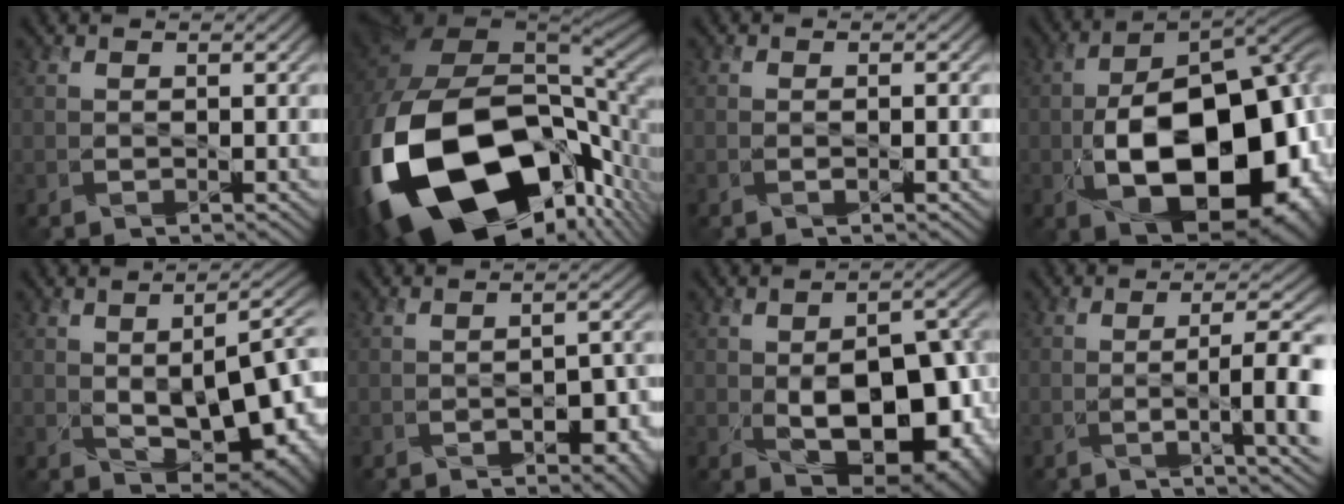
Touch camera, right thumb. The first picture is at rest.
{"total": 22.5, "force": [-7.6, 13.0, 16.8], "torque": [-0.375, -0.086, -0.095]}
{"total": 1.1, "force": [-0.5, 0.0, 1.0], "torque": [-0.016, 0.001, -0.010]}
{"total": 19.3, "force": [-5.5, 10.3, 15.4], "torque": [-0.235, -0.025, -0.082]}
{"total": 14.7, "force": [-1.3, 7.5, 12.6], "torque": [-0.185, -0.021, -0.004]}
{"total": 5.3, "force": [-2.3, 2.6, 4.0], "torque": [-0.048, -0.006, -0.027]}
{"total": 15.8, "force": [-3.1, 8.7, 12.8], "torque": [-0.173, -0.013, -0.031]}
{"total": 8.1, "force": [-1.3, 1.8, 7.8], "torque": [-0.109, 0.001, -0.017]}